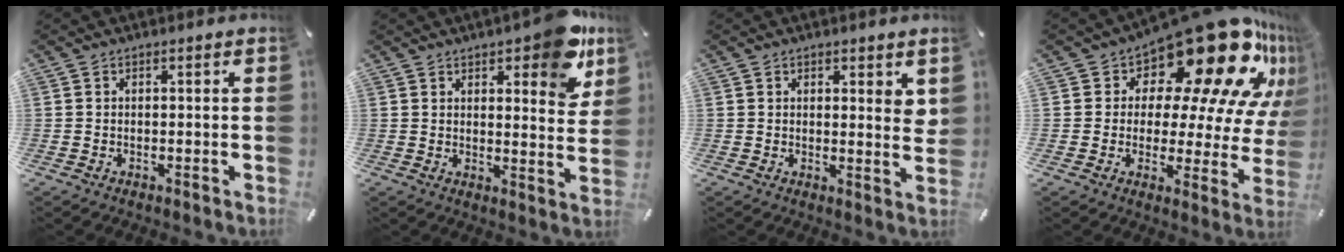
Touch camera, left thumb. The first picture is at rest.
{"total": 11.8, "force": [7.9, 4.5, 7.5], "torque": [-0.090, -0.049, 0.134]}
{"total": 3.2, "force": [2.1, 1.4, 1.9], "torque": [-0.017, -0.013, 0.033]}
{"total": 25.7, "force": [15.5, 11.5, 16.9], "torque": [-0.216, -0.126, 0.261]}